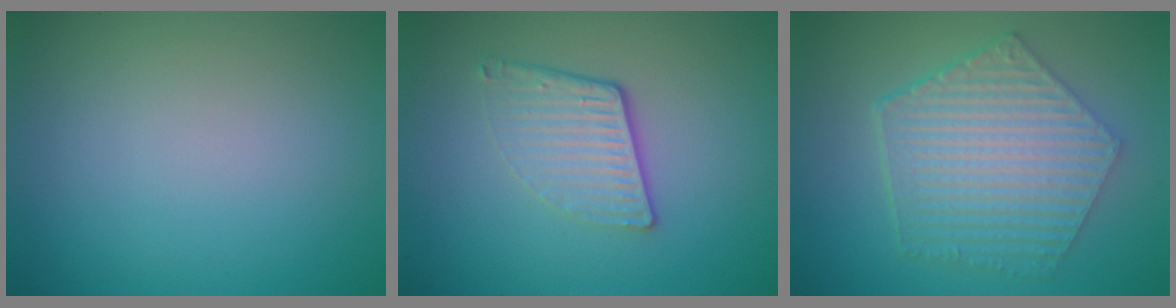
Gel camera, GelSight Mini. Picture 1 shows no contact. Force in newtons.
{"total": 3.7, "press": 2.6, "slide": 2.6}
{"total": 6.8, "press": 4.9, "slide": 4.7}